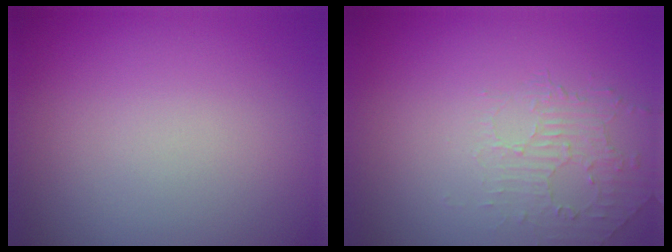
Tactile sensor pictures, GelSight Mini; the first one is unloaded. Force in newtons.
{"total": 2.0, "press": 0.6, "slide": 1.9}